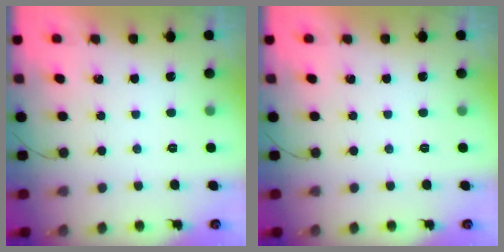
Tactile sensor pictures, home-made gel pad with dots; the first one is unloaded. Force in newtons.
{"total": 0.0}